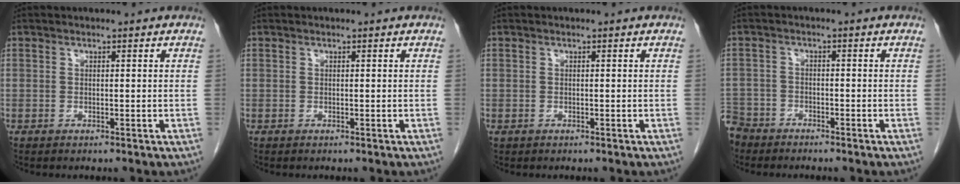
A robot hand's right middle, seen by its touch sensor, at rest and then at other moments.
{"total": 0.0}
{"total": 0.0}
{"total": 6.1, "force": [-5.2, 3.1, 0.2], "torque": [-0.013, -0.007, -0.104]}